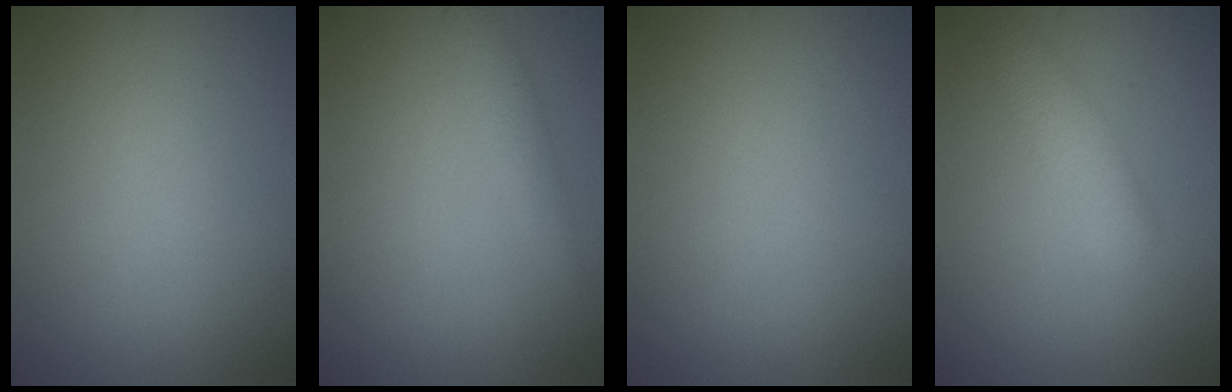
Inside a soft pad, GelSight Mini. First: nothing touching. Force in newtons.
{"total": 1.3, "press": 1.3, "slide": 0.1}
{"total": 0.0}
{"total": 2.6, "press": 2.6, "slide": 0.1}